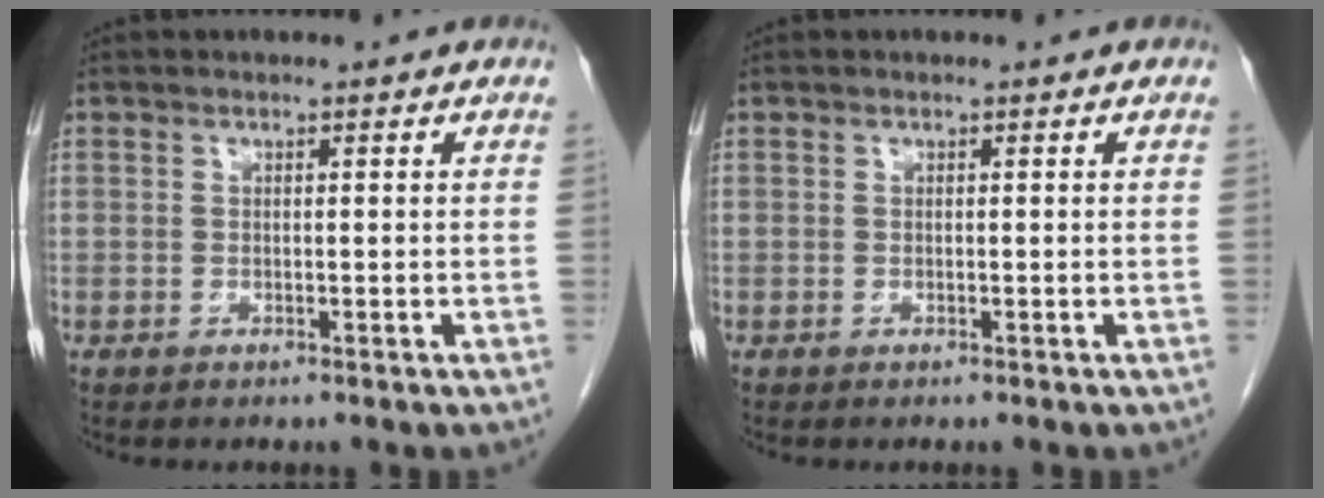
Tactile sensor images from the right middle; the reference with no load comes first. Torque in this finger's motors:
{"motor_torque": [-0.12, 0.13, 0.00, -0.01]}